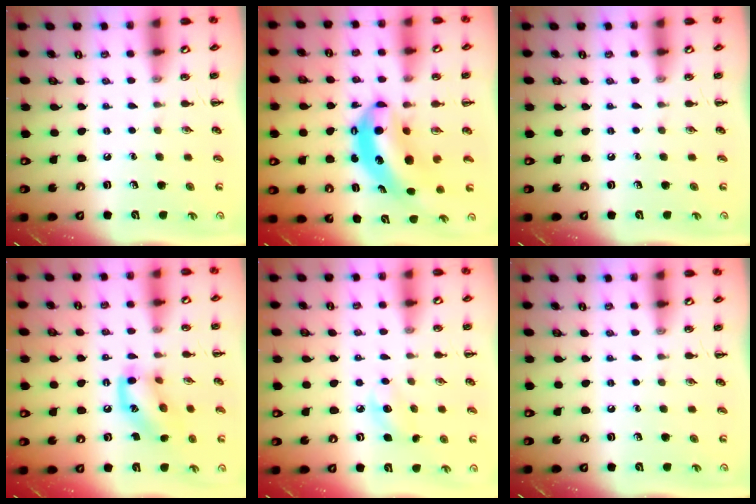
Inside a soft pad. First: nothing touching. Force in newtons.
{"total": 8.5, "press": 8.2, "slide": 2.2}
{"total": 0.0}
{"total": 12.3, "press": 12.3, "slide": 0.8}
{"total": 7.2, "press": 7.0, "slide": 1.9}
{"total": 0.0}